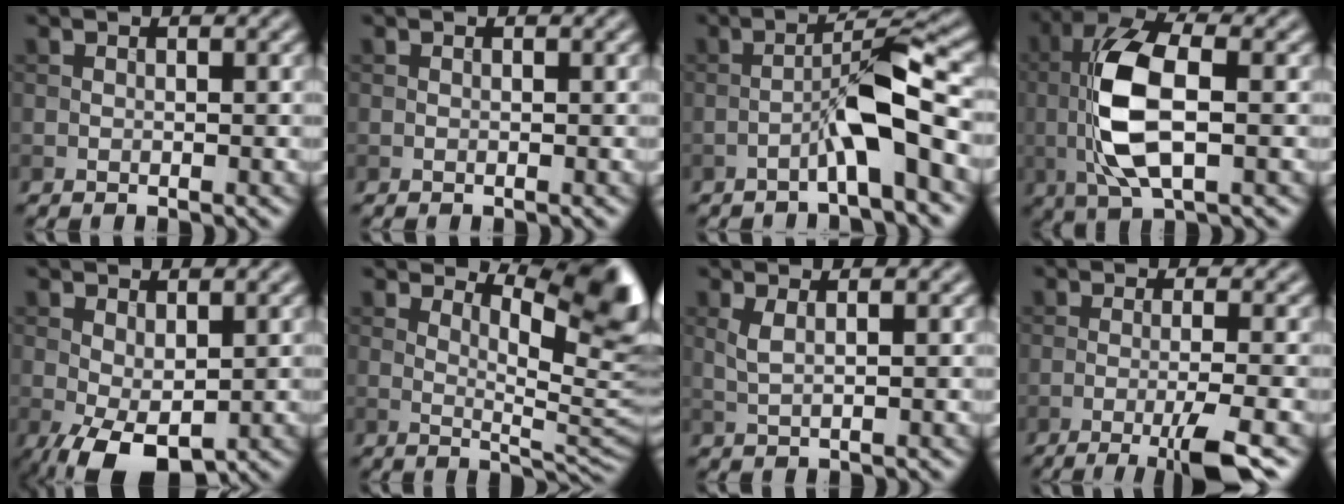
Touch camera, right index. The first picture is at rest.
{"total": 0.0}
{"total": 4.9, "force": [-2.1, 0.4, 4.4], "torque": [-0.077, 0.023, -0.042]}
{"total": 8.6, "force": [0.1, 3.7, 7.8], "torque": [-0.164, 0.006, -0.001]}
{"total": 4.6, "force": [-0.9, 2.3, 3.8], "torque": [-0.080, -0.005, -0.014]}
{"total": 7.3, "force": [4.5, 1.9, 5.5], "torque": [-0.074, -0.007, 0.075]}
{"total": 1.8, "force": [0.7, 0.5, 1.6], "torque": [-0.033, 0.002, 0.013]}
{"total": 5.0, "force": [-2.3, 0.8, 4.4], "torque": [-0.065, -0.002, -0.048]}